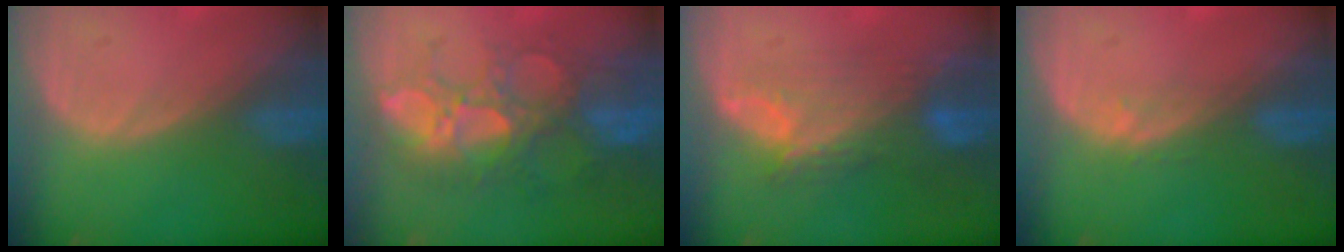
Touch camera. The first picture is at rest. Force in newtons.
{"total": 10.5, "press": 9.8, "slide": 4.0}
{"total": 8.6, "press": 7.8, "slide": 3.6}
{"total": 1.0, "press": 1.0, "slide": 0.2}